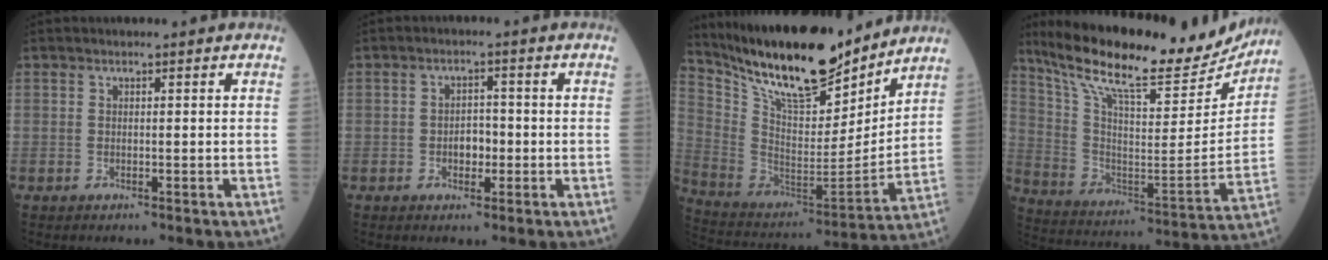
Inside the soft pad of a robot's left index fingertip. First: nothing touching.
{"total": 3.0, "force": [-0.8, 1.9, 2.2], "torque": [-0.033, 0.007, -0.012]}
{"total": 21.0, "force": [17.7, 4.6, 10.4], "torque": [-0.195, -0.018, 0.313]}
{"total": 24.9, "force": [21.7, 4.6, 11.3], "torque": [-0.199, -0.027, 0.330]}